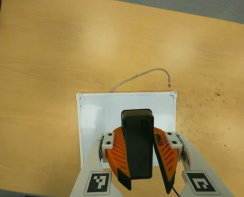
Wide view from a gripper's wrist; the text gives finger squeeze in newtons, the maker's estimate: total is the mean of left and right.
{"total": 11.1, "left": 10.8, "right": 11.3}